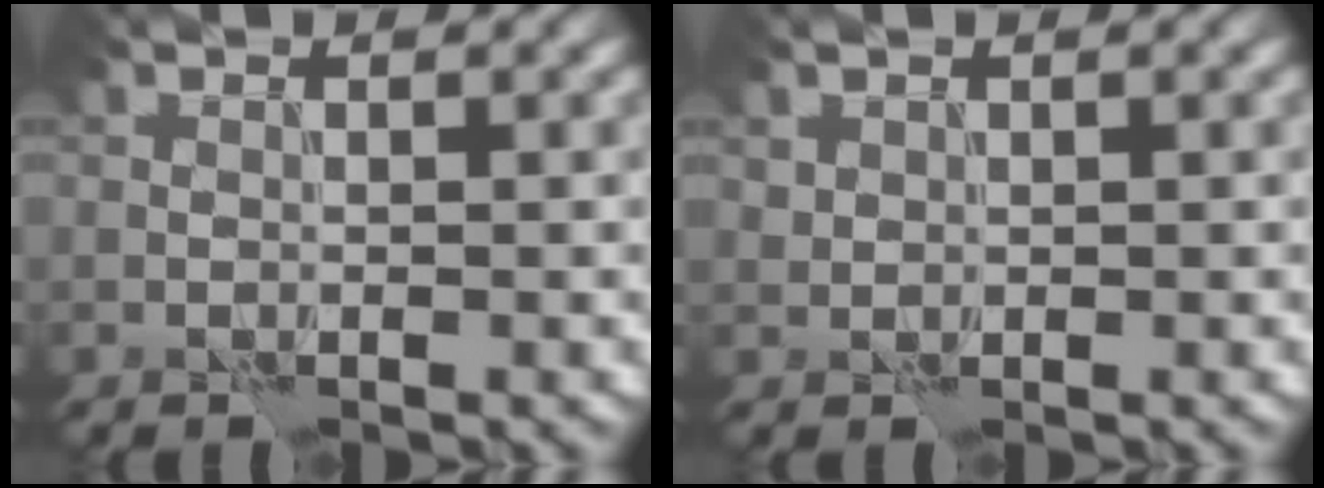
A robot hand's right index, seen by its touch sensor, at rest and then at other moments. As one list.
[{"total": 0.8, "force": [0.6, 0.6, 0.1], "torque": [-0.002, -0.002, 0.015]}]